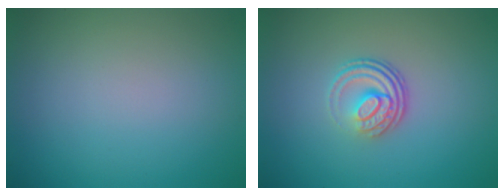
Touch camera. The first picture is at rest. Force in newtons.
{"total": 3.7, "press": 2.5, "slide": 2.8}